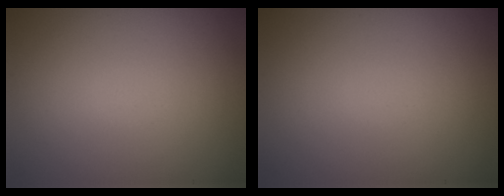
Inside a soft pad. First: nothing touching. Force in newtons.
{"total": 0.0}